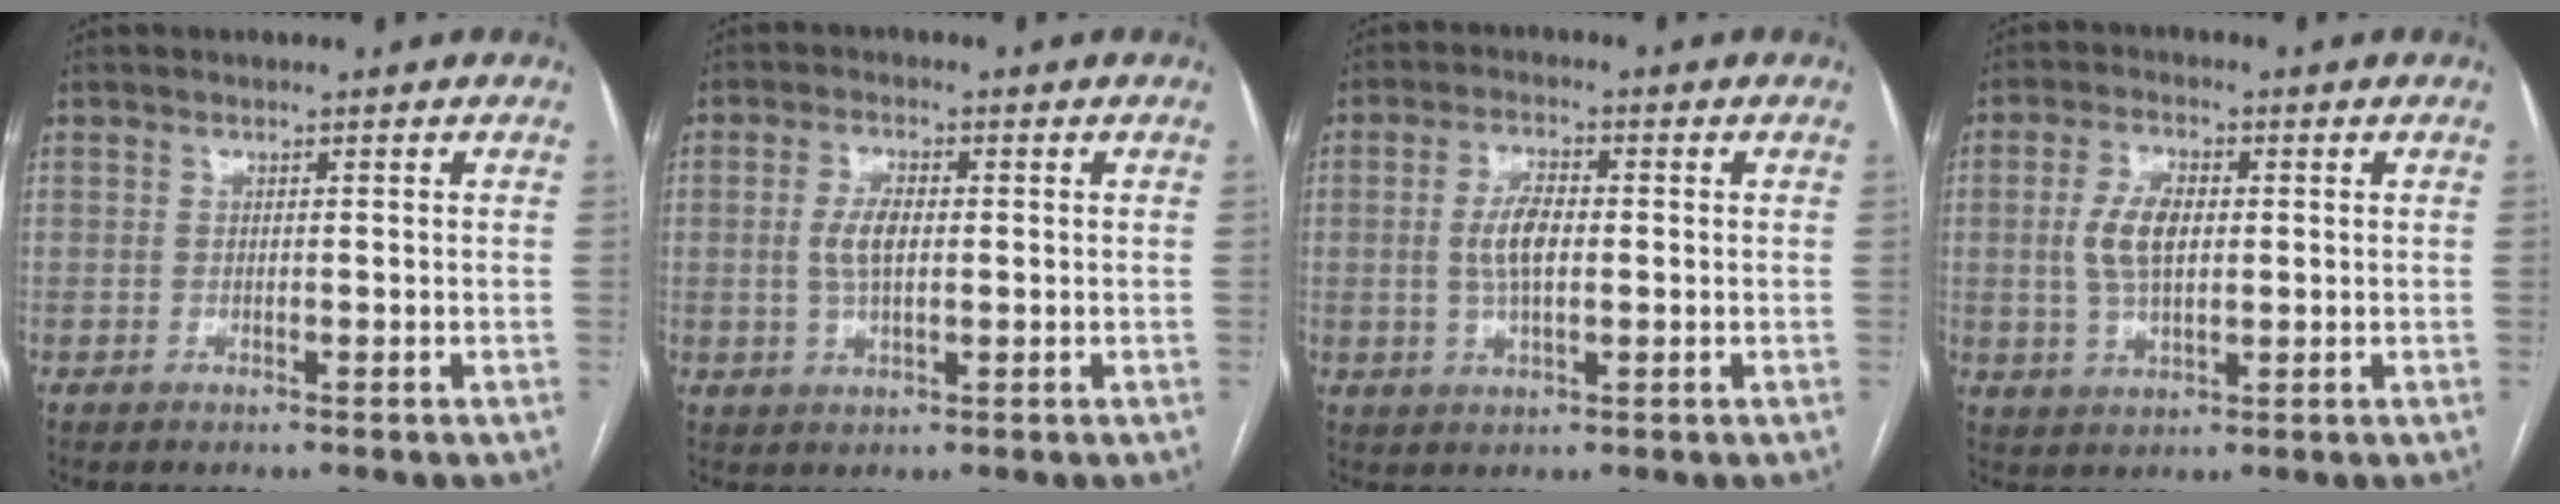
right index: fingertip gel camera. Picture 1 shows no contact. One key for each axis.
{"total": 4.5, "fx": 0.2, "fy": 1.9, "fz": 4.1, "tx": -0.088, "ty": 0.007, "tz": 0.007}
{"total": 5.6, "fx": 0.1, "fy": 2.2, "fz": 5.2, "tx": -0.107, "ty": 0.008, "tz": 0.002}
{"total": 6.8, "fx": 0.7, "fy": 3.3, "fz": 5.9, "tx": -0.127, "ty": 0.012, "tz": 0.016}